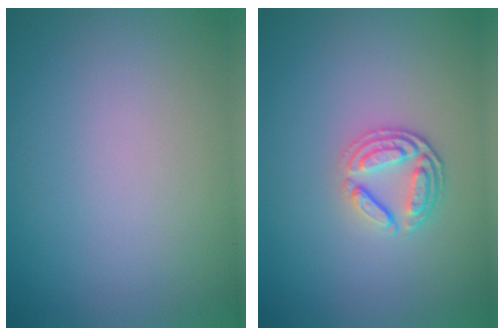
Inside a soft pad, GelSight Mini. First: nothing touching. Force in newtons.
{"total": 2.9, "press": 2.5, "slide": 1.5}